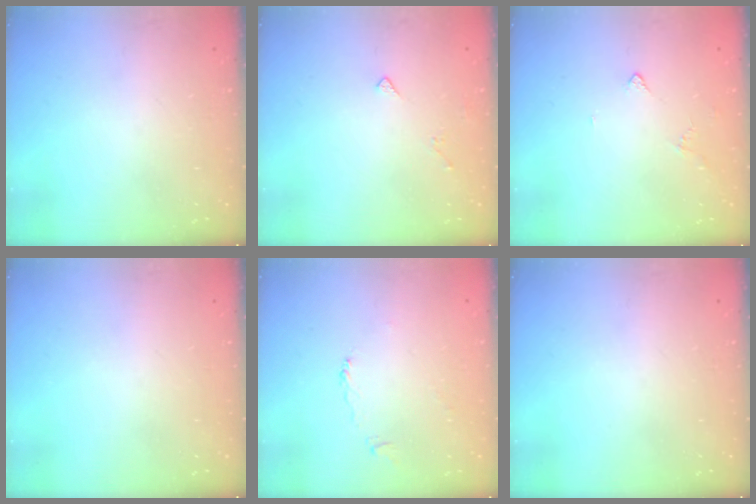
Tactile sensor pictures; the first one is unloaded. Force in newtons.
{"total": 3.7, "press": 3.7, "slide": 0.7}
{"total": 1.8, "press": 1.7, "slide": 0.4}
{"total": 0.0}
{"total": 2.2, "press": 2.2, "slide": 0.4}
{"total": 0.0}